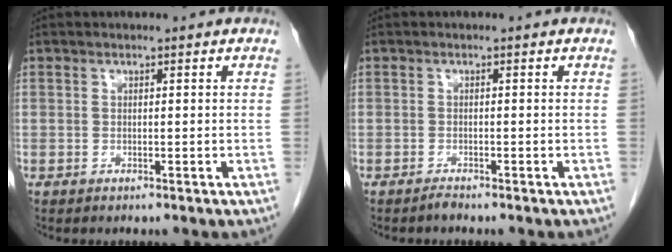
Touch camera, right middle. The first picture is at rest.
{"total": 0.7, "force": [-0.7, -0.1, 0.2], "torque": [-0.005, -0.001, -0.012]}